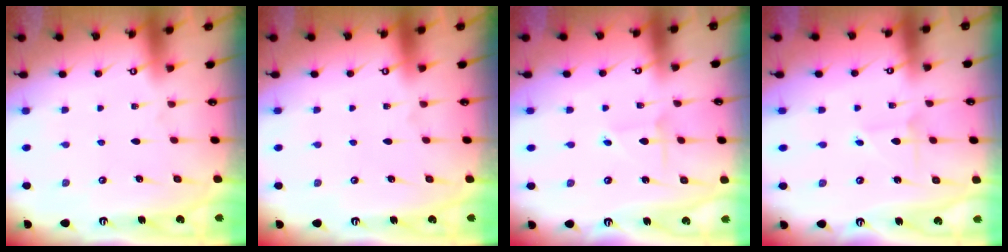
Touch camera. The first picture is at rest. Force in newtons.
{"total": 0.0}
{"total": 1.8, "press": 1.8, "slide": 0.1}
{"total": 1.4, "press": 1.4, "slide": 0.1}